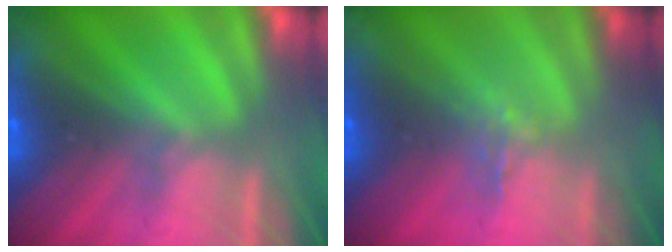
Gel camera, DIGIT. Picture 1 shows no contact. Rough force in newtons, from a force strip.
{"total": 1.2}